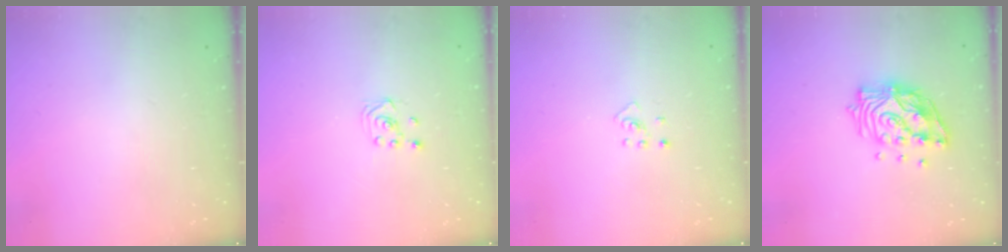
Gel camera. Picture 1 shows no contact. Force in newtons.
{"total": 1.9, "press": 1.7, "slide": 0.8}
{"total": 2.7, "press": 2.7, "slide": 0.5}
{"total": 14.5, "press": 14.4, "slide": 1.6}